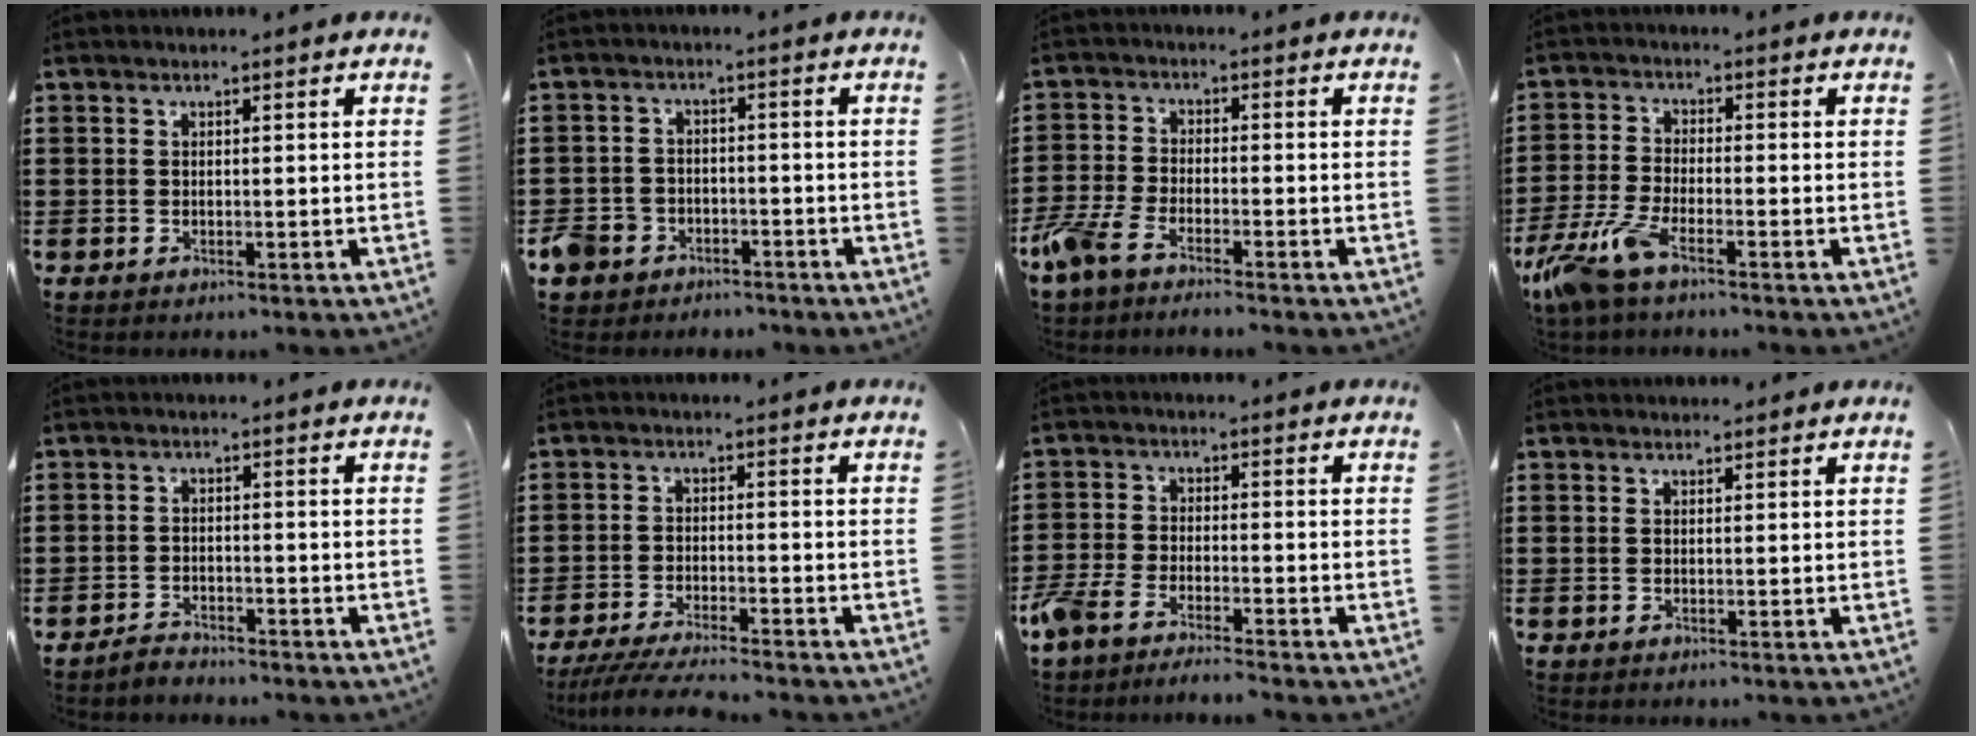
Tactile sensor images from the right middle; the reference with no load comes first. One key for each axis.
{"total": 4.2, "fx": -3.3, "fy": 2.4, "fz": 0.6, "tx": -0.037, "ty": 0.001, "tz": -0.074}
{"total": 4.8, "fx": -4.1, "fy": 1.0, "fz": 2.4, "tx": -0.082, "ty": -0.012, "tz": -0.089}
{"total": 7.0, "fx": -4.9, "fy": 1.6, "fz": 4.8, "tx": -0.138, "ty": -0.022, "tz": -0.101}
{"total": 2.2, "fx": -2.1, "fy": 0.3, "fz": -0.1, "tx": -0.007, "ty": 0.003, "tz": -0.046}
{"total": 4.5, "fx": -4.1, "fy": 0.0, "fz": 1.7, "tx": -0.042, "ty": -0.014, "tz": -0.083}
{"total": 4.3, "fx": -3.9, "fy": 0.7, "fz": 1.6, "tx": -0.056, "ty": -0.008, "tz": -0.086}
{"total": 0.8, "fx": 0.7, "fy": 0.2, "fz": -0.1, "tx": 0.008, "ty": -0.003, "tz": 0.013}